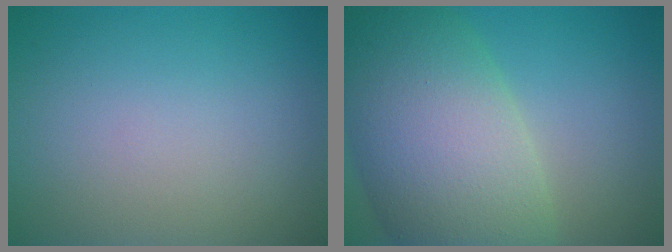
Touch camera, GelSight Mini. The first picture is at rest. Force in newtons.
{"total": 12.2, "press": 12.2, "slide": 0.7}